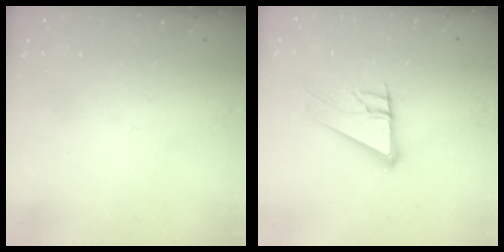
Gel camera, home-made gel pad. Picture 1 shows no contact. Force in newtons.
{"total": 11.4, "press": 11.3, "slide": 2.0}